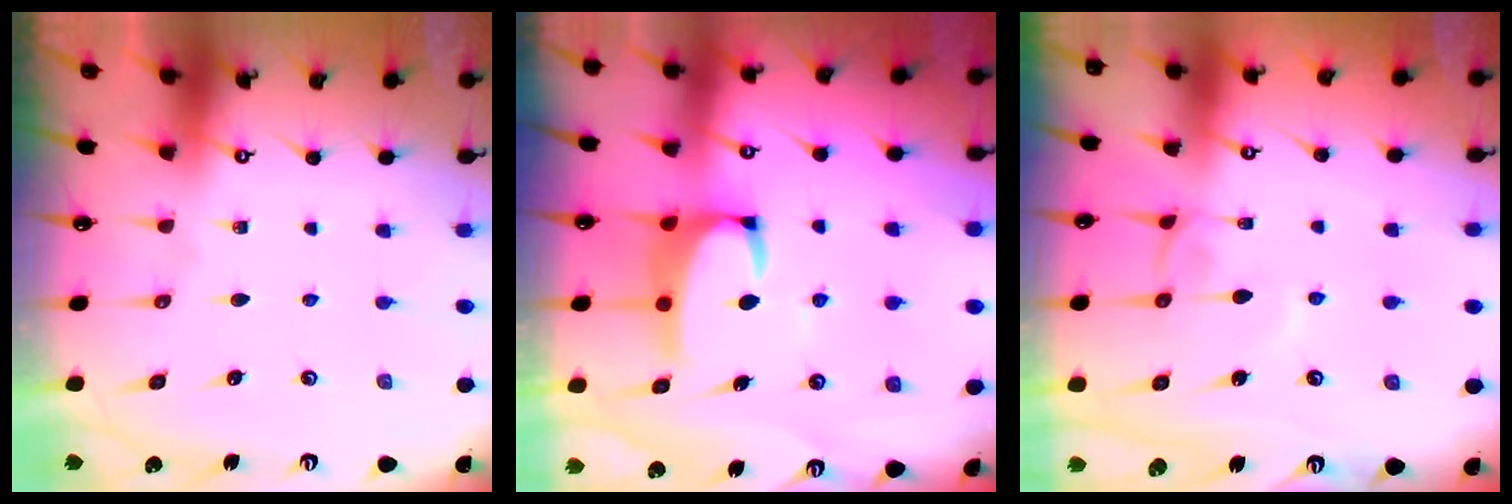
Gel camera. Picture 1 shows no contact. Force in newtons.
{"total": 4.9, "press": 4.9, "slide": 0.5}
{"total": 1.6, "press": 1.6, "slide": 0.1}